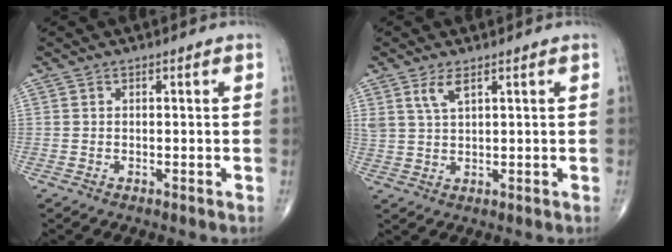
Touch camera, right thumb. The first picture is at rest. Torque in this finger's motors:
{"motor_torque": [0.05, 0.26, 0.68, 0.59, 0.02]}